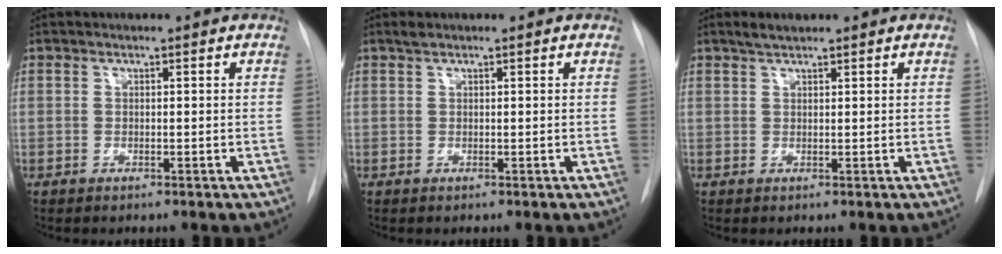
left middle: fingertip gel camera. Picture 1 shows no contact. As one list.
[{"total": 0.7, "force": [0.6, 0.1, 0.4], "torque": [-0.014, 0.008, 0.015]}, {"total": 1.9, "force": [1.6, 0.4, 0.9], "torque": [-0.024, 0.005, 0.031]}]